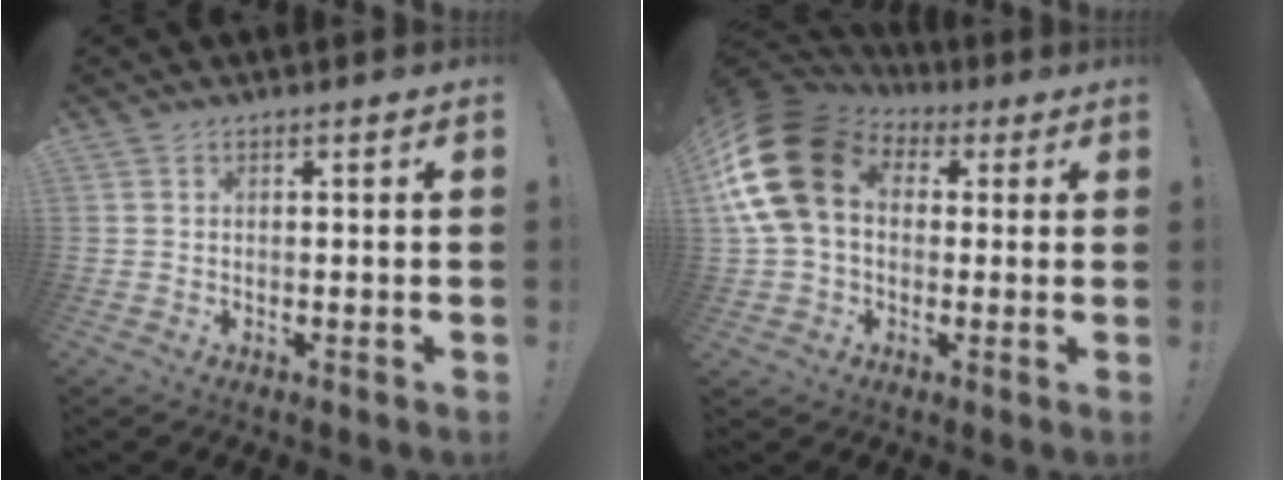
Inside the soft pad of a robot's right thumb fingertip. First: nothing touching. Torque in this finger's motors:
{"motor_torque": [2.04, 2.96, 2.34, -0.20, 0.82]}